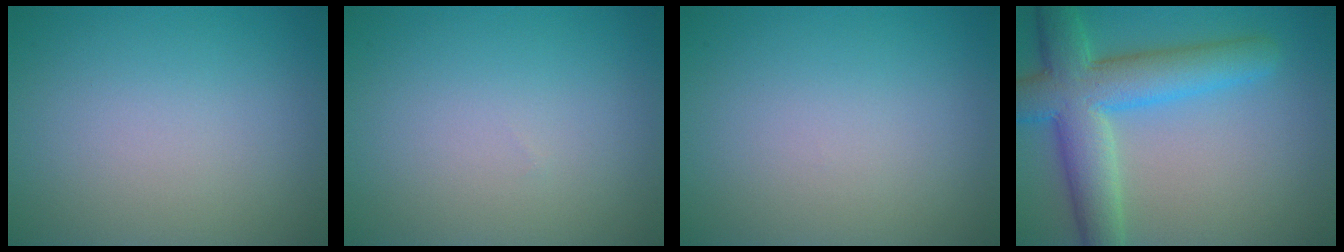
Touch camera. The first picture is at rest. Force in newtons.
{"total": 0.0}
{"total": 0.0}
{"total": 8.1, "press": 8.1, "slide": 0.4}